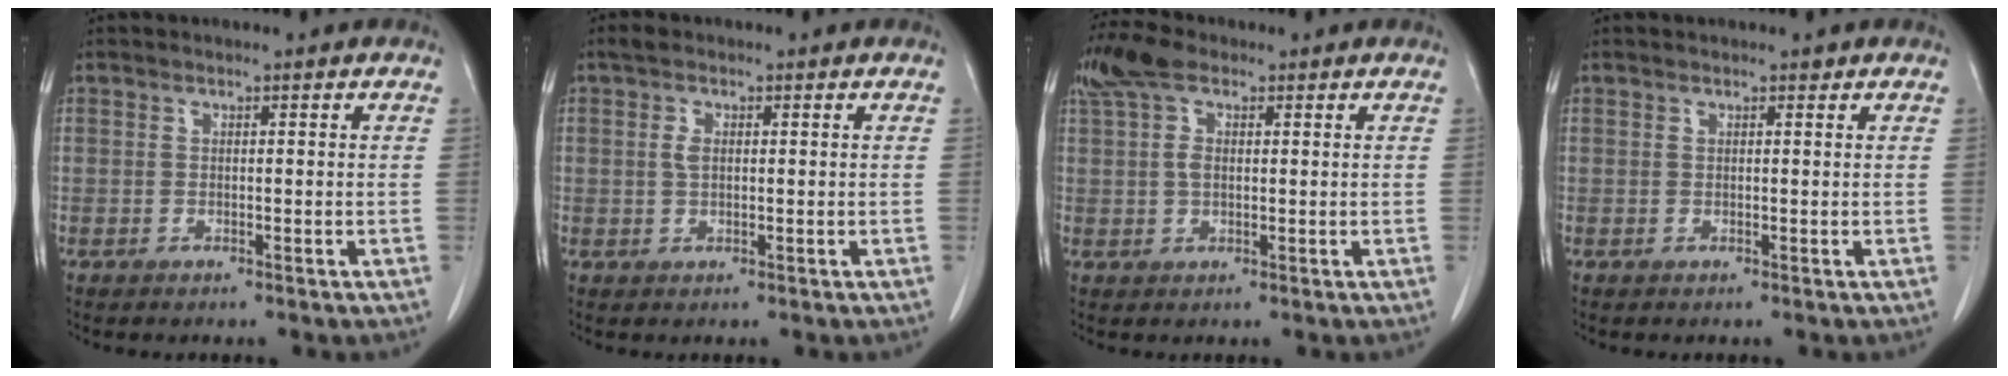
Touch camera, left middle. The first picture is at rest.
{"total": 1.9, "force": [0.5, 1.2, 1.4], "torque": [-0.033, 0.007, 0.010]}
{"total": 6.0, "force": [2.7, 3.4, 4.1], "torque": [-0.095, 0.026, 0.050]}
{"total": 0.7, "force": [0.6, 0.1, 0.3], "torque": [-0.010, 0.003, 0.010]}